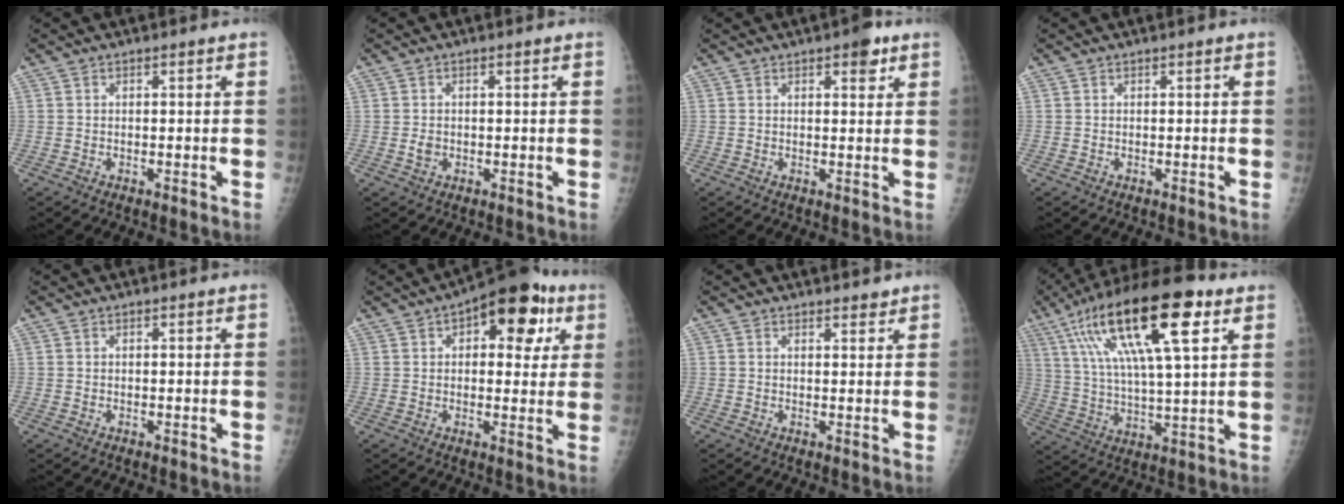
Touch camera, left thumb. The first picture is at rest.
{"total": 1.7, "force": [-0.2, 1.4, 1.0], "torque": [-0.011, 0.001, -0.002]}
{"total": 3.8, "force": [2.2, 1.7, 2.7], "torque": [-0.019, -0.007, 0.024]}
{"total": 0.0}
{"total": 0.0}
{"total": 14.4, "force": [5.8, 7.4, 10.9], "torque": [-0.093, 0.007, 0.069]}
{"total": 1.9, "force": [1.7, 0.8, 0.6], "torque": [0.004, -0.012, 0.020]}
{"total": 23.1, "force": [10.2, 6.6, 19.6], "torque": [-0.351, -0.001, 0.171]}